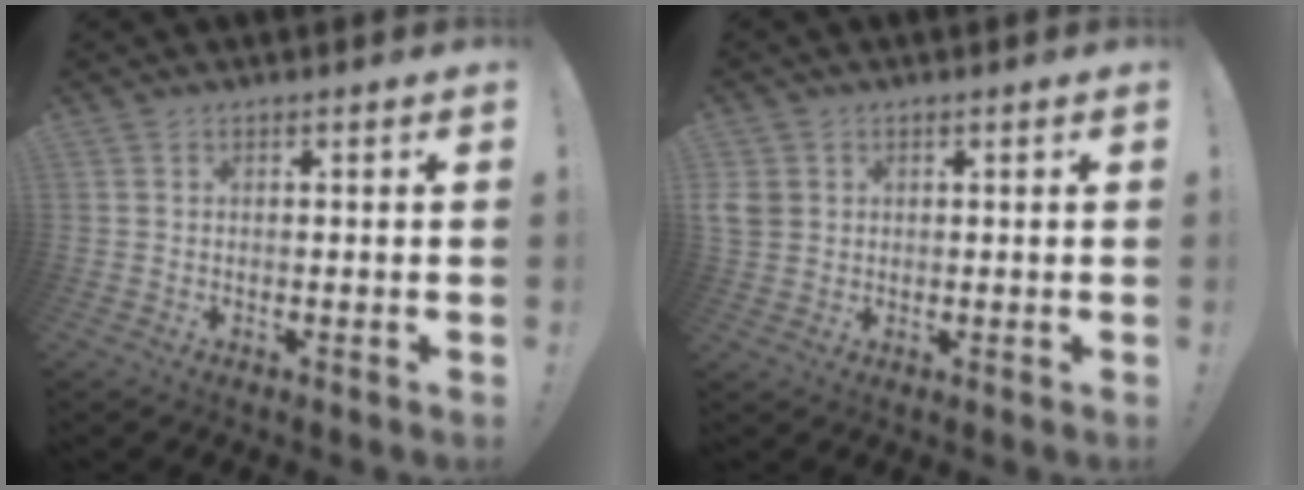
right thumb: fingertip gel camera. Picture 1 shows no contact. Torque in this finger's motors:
{"motor_torque": [0.01, 0.01, 0.00, 0.17, 0.02]}